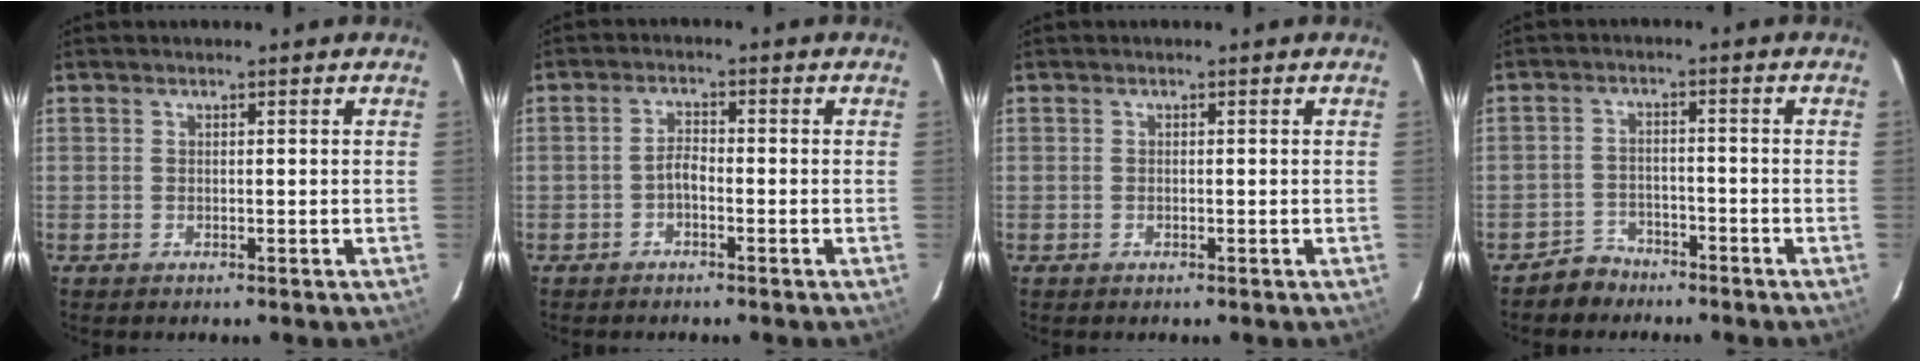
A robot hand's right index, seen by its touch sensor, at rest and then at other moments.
{"total": 2.0, "force": [-1.3, 0.8, 1.3], "torque": [-0.027, 0.008, -0.026]}
{"total": 0.0}
{"total": 4.5, "force": [-3.6, 2.7, 0.0], "torque": [-0.014, 0.017, -0.064]}